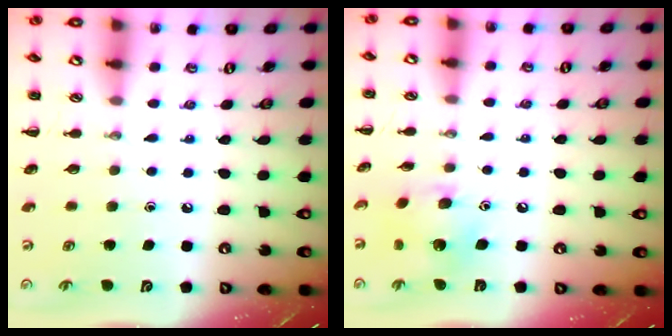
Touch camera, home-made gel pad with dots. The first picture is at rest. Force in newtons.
{"total": 7.3, "press": 7.3, "slide": 0.4}